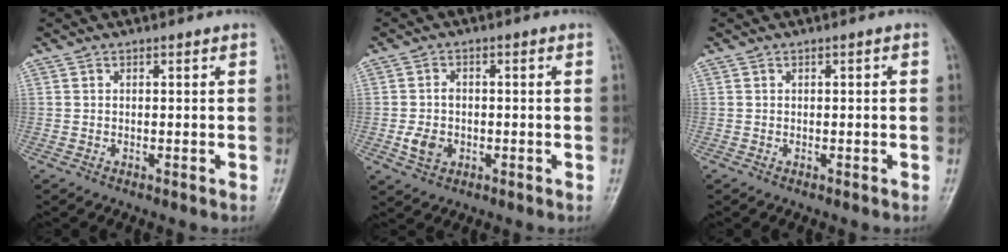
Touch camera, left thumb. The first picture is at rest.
{"total": 4.7, "force": [-1.1, 3.7, 2.7], "torque": [-0.042, 0.005, -0.019]}
{"total": 0.0}